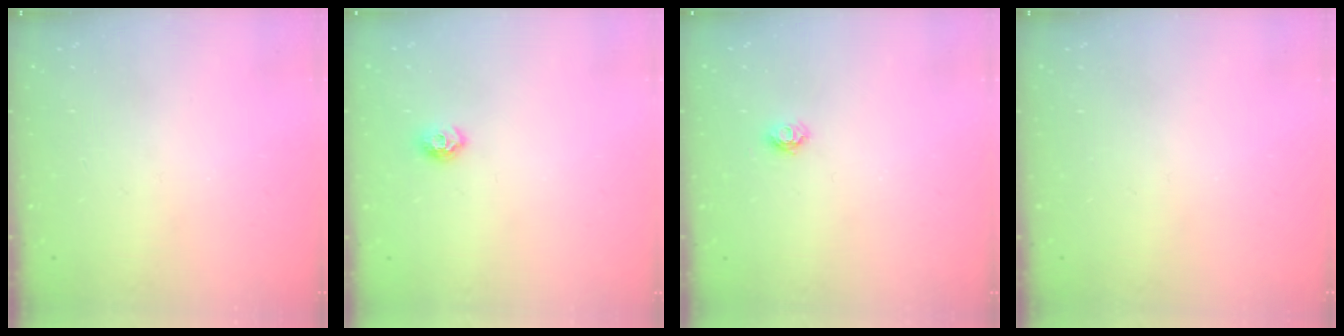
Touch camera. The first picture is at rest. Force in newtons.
{"total": 6.4, "press": 6.3, "slide": 0.9}
{"total": 5.8, "press": 5.8, "slide": 0.3}
{"total": 0.0}